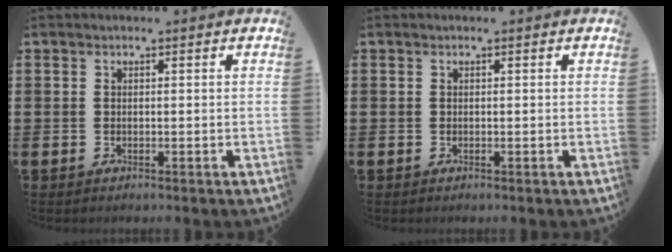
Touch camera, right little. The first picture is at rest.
{"total": 0.0}